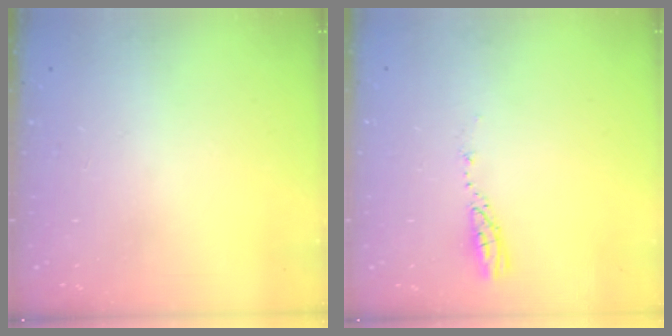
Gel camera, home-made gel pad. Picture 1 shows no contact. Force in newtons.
{"total": 3.3, "press": 3.3, "slide": 0.4}